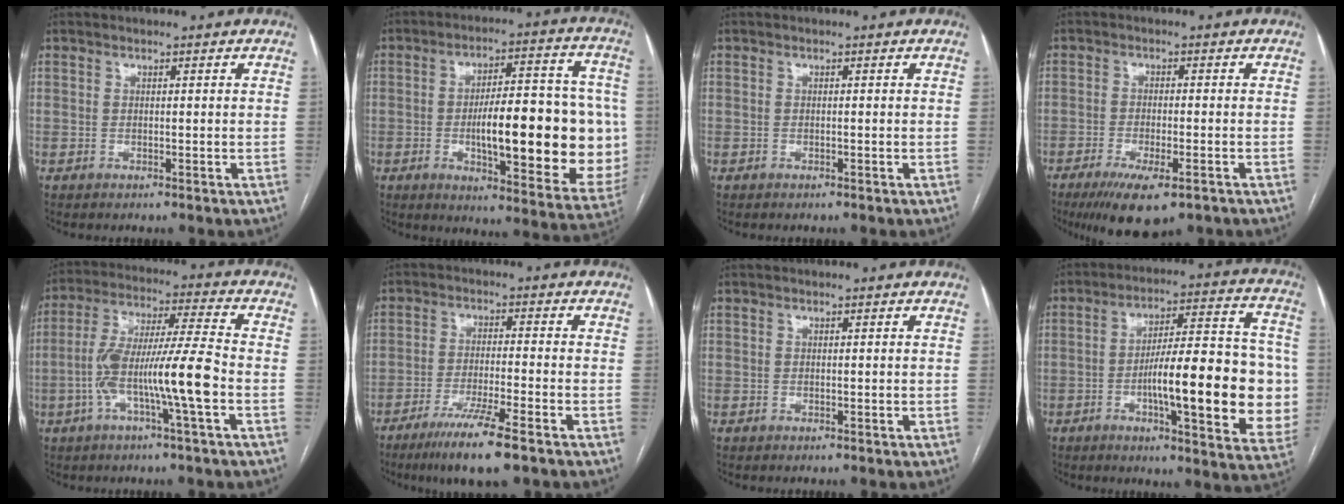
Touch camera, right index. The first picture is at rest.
{"total": 22.8, "force": [-2.3, 6.1, 21.9], "torque": [-0.251, 0.020, -0.017]}
{"total": 0.0}
{"total": 8.8, "force": [-5.6, 2.2, 6.4], "torque": [-0.109, -0.020, -0.085]}
{"total": 12.7, "force": [-3.6, 0.0, 12.2], "torque": [-0.237, 0.013, -0.070]}
{"total": 9.2, "force": [-6.1, 0.1, 6.9], "torque": [-0.122, -0.025, -0.104]}
{"total": 0.0}
{"total": 20.5, "force": [-3.1, 4.4, 19.8], "torque": [-0.240, 0.021, -0.039]}